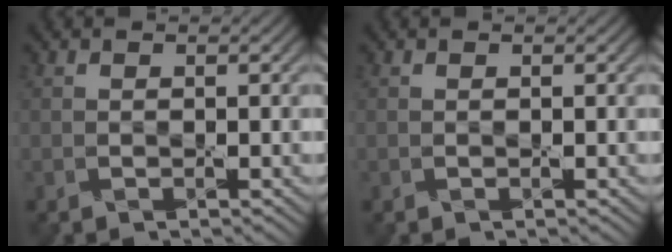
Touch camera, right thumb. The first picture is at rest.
{"total": 0.0}